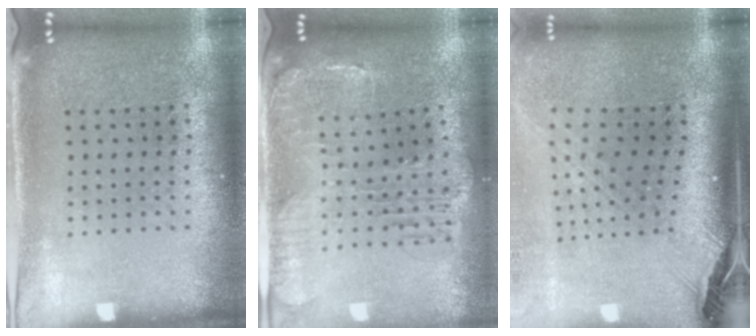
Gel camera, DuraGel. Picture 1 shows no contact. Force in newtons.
{"total": 1.5, "press": 1.4, "slide": 0.4}
{"total": 3.0, "press": 2.1, "slide": 2.2}